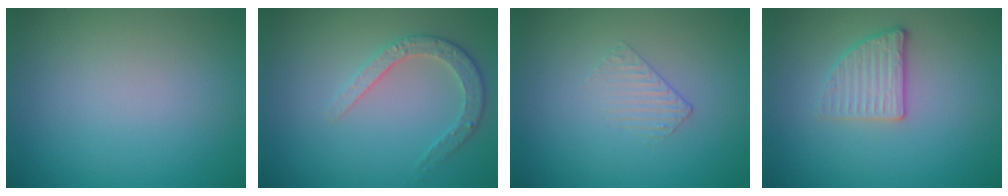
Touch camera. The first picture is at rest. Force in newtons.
{"total": 2.9, "press": 2.8, "slide": 0.7}
{"total": 1.0, "press": 0.3, "slide": 1.0}
{"total": 2.7, "press": 2.4, "slide": 1.1}